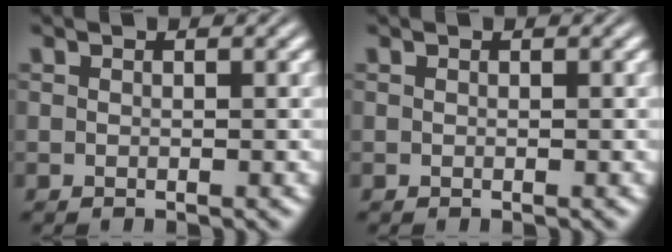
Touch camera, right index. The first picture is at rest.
{"total": 0.0}